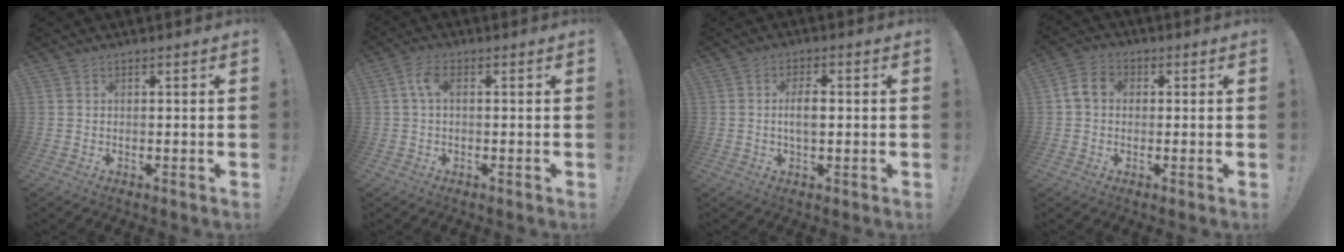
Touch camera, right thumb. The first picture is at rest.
{"total": 4.3, "force": [0.4, 2.0, 3.8], "torque": [-0.083, 0.011, 0.007]}
{"total": 5.0, "force": [0.0, 2.2, 4.5], "torque": [-0.073, 0.003, -0.006]}
{"total": 6.1, "force": [0.4, 4.8, 3.7], "torque": [-0.072, 0.017, 0.011]}